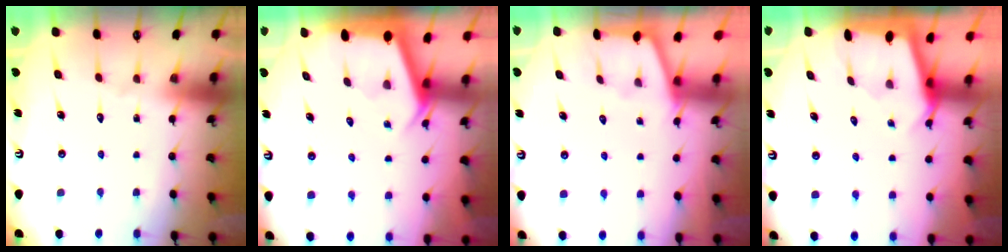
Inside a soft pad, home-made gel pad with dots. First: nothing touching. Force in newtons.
{"total": 2.3, "press": 2.3, "slide": 0.2}
{"total": 1.2, "press": 1.1, "slide": 0.3}
{"total": 2.3, "press": 2.3, "slide": 0.3}